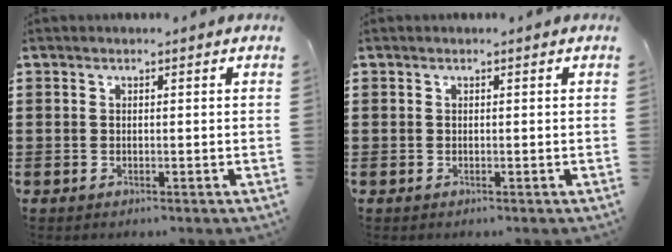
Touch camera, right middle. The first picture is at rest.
{"total": 0.0}